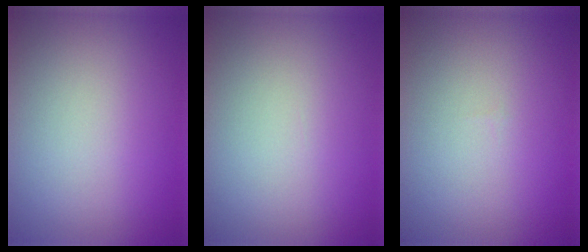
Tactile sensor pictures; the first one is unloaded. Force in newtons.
{"total": 0.0}
{"total": 0.0}